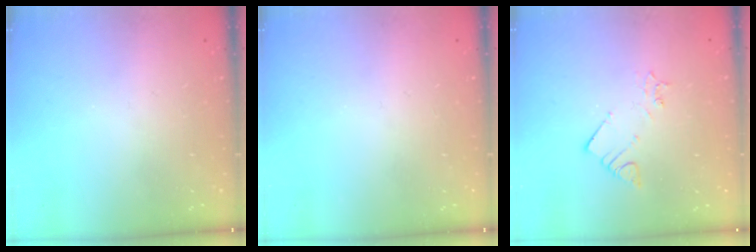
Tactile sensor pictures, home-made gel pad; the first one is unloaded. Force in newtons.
{"total": 0.0}
{"total": 2.8, "press": 2.7, "slide": 0.5}